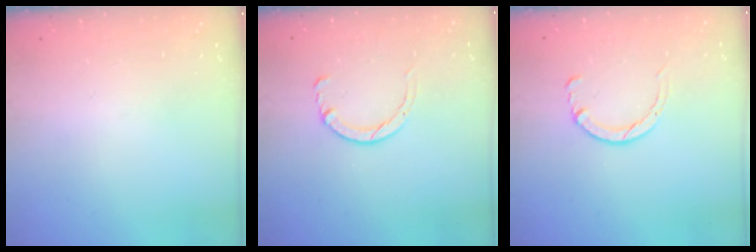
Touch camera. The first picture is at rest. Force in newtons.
{"total": 2.9, "press": 2.8, "slide": 0.4}
{"total": 2.9, "press": 2.8, "slide": 0.4}